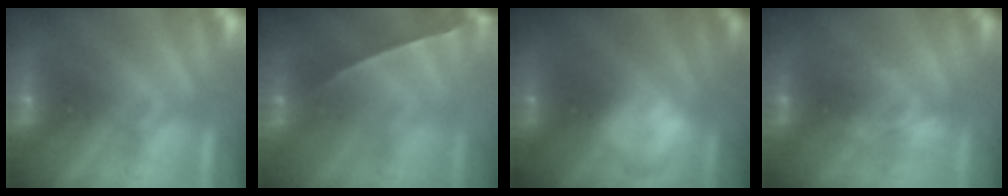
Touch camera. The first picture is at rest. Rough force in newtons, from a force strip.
{"total": 1.4}
{"total": 2.2}
{"total": 3.9}